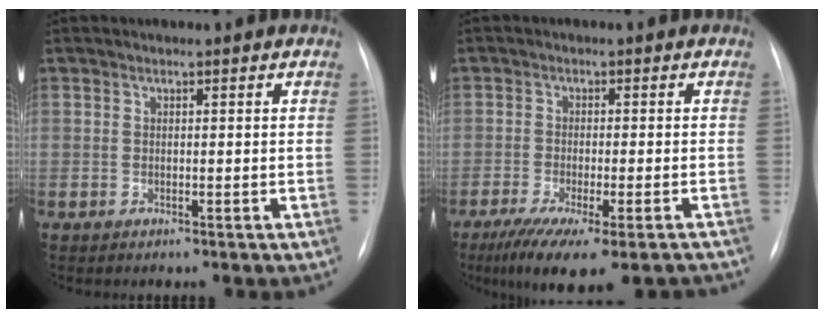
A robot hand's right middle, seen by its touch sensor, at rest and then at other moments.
{"total": 13.3, "force": [-10.3, 2.2, 8.0], "torque": [-0.109, -0.021, -0.156]}